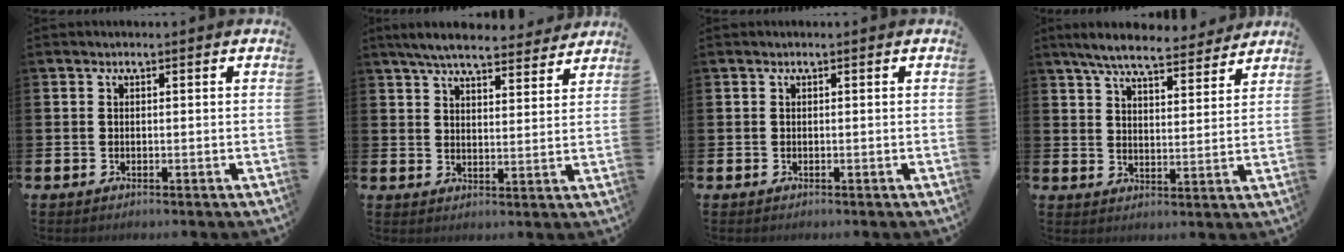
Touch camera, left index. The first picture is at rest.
{"total": 6.6, "force": [6.2, 1.1, 2.0], "torque": [-0.047, -0.032, 0.109]}
{"total": 0.0}
{"total": 7.3, "force": [6.8, 1.3, 2.5], "torque": [-0.059, -0.037, 0.118]}